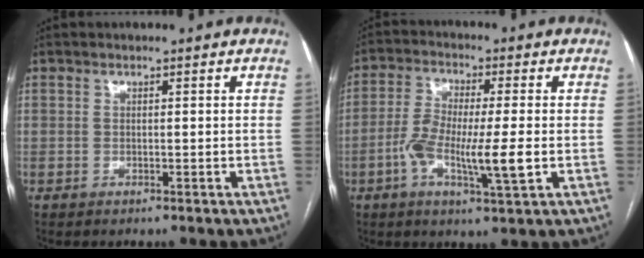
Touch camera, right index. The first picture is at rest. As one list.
[{"total": 9.7, "force": [-2.3, 1.1, 9.4], "torque": [-0.178, -0.006, -0.045]}]